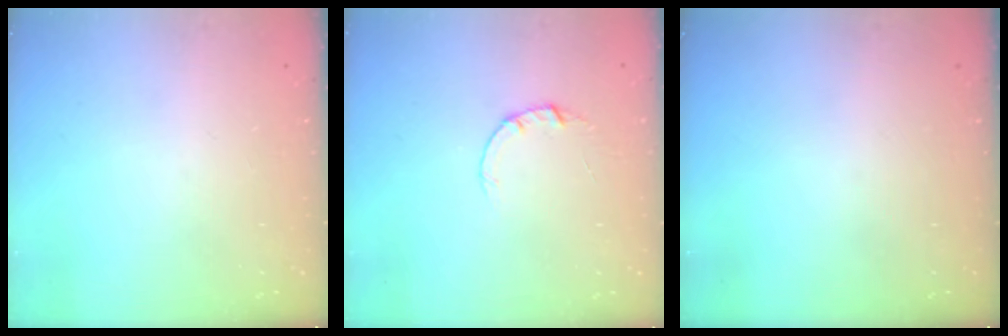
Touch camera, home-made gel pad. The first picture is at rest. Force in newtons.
{"total": 2.0, "press": 2.0, "slide": 0.2}
{"total": 0.0}